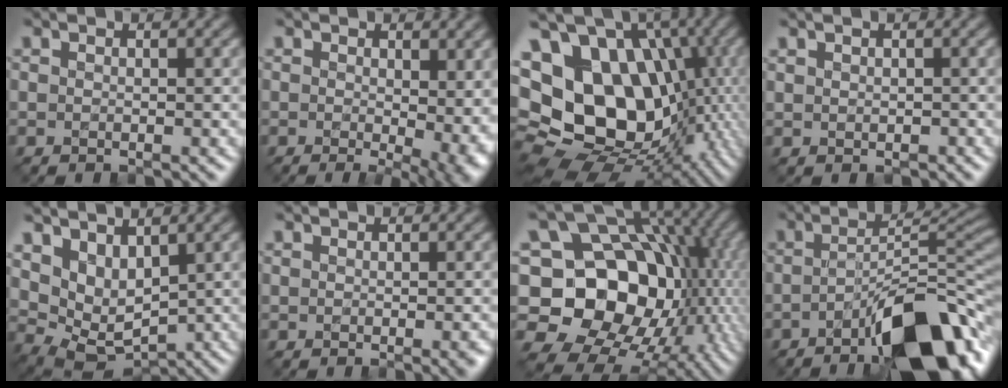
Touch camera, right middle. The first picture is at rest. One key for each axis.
{"total": 7.3, "fx": -0.6, "fy": 3.1, "fz": 6.6, "tx": -0.062, "ty": -0.010, "tz": 0.001}
{"total": 19.3, "fx": 0.6, "fy": 15.1, "fz": 12.0, "tx": -0.210, "ty": 0.003, "tz": 0.044}
{"total": 0.0}
{"total": 5.2, "fx": 2.6, "fy": 3.6, "fz": 2.9, "tx": -0.057, "ty": -0.004, "tz": 0.069}
{"total": 2.4, "fx": -0.7, "fy": 0.8, "fz": 2.1, "tx": -0.009, "ty": 0.000, "tz": -0.004}
{"total": 17.9, "fx": -0.6, "fy": 14.2, "fz": 10.9, "tx": -0.175, "ty": 0.001, "tz": 0.006}
{"total": 11.0, "fx": -5.9, "fy": 3.1, "fz": 8.7, "tx": -0.128, "ty": 0.008, "tz": -0.096}